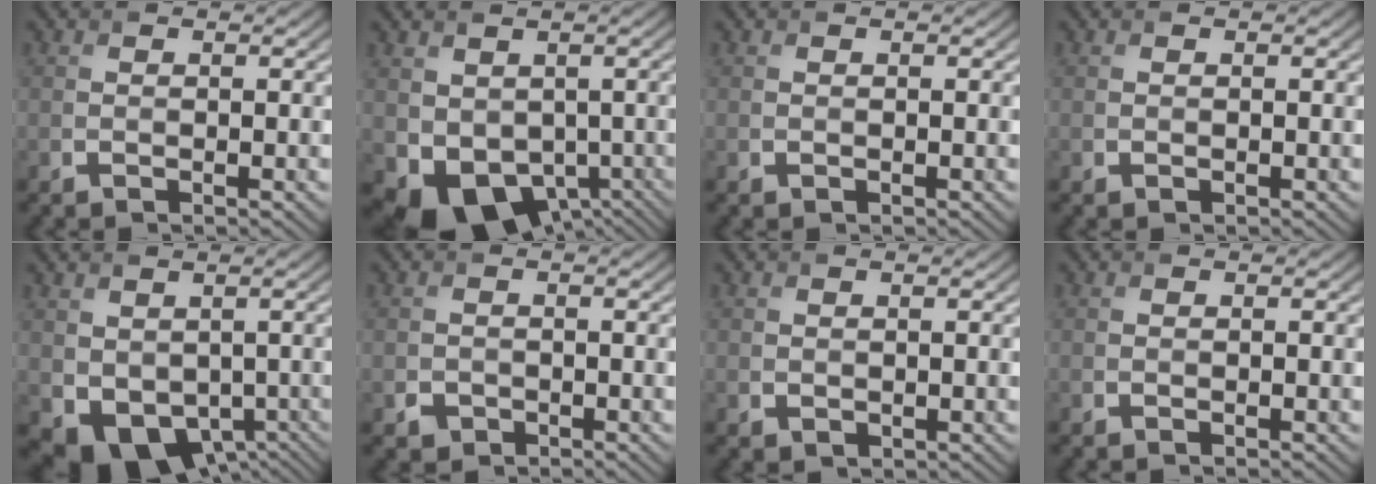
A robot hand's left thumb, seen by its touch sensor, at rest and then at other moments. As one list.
[{"total": 7.3, "force": [-1.4, 5.7, 4.3], "torque": [-0.081, -0.035, -0.011]}, {"total": 0.0}, {"total": 0.0}, {"total": 6.4, "force": [-0.6, 5.1, 3.9], "torque": [-0.079, -0.037, 0.004]}, {"total": 1.6, "force": [-0.8, 1.4, 0.4], "torque": [-0.004, -0.006, -0.017]}, {"total": 0.7, "force": [0.3, 0.6, 0.1], "torque": [-0.006, -0.006, 0.009]}, {"total": 0.0}]